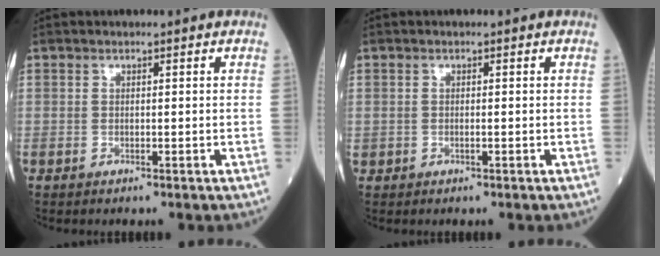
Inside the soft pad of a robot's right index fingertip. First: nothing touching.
{"total": 0.0}